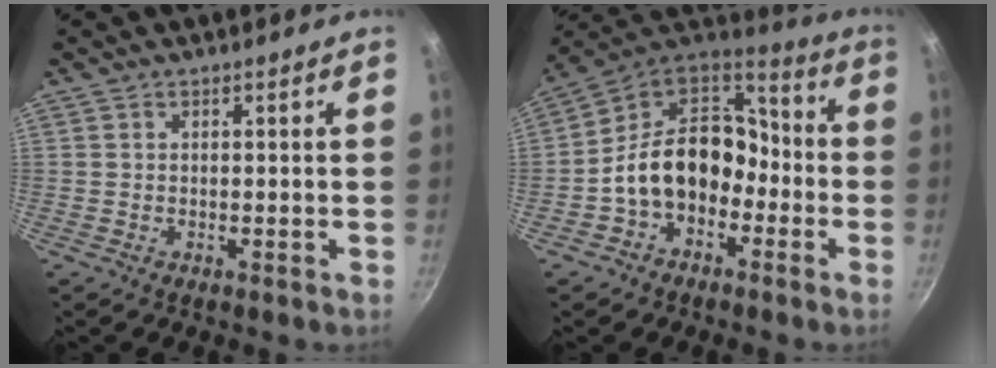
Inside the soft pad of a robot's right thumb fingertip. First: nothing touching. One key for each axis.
{"total": 15.8, "fx": -4.1, "fy": 11.7, "fz": 9.8, "tx": -0.125, "ty": 0.066, "tz": -0.085}